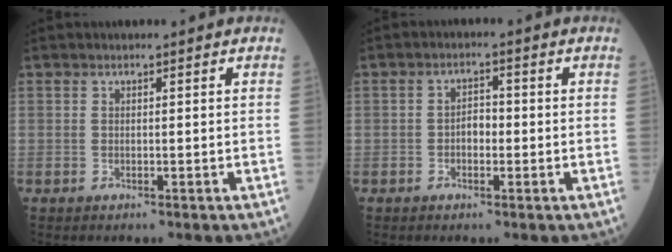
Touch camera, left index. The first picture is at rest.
{"total": 2.4, "force": [-0.6, 1.4, 1.9], "torque": [-0.021, 0.008, -0.013]}